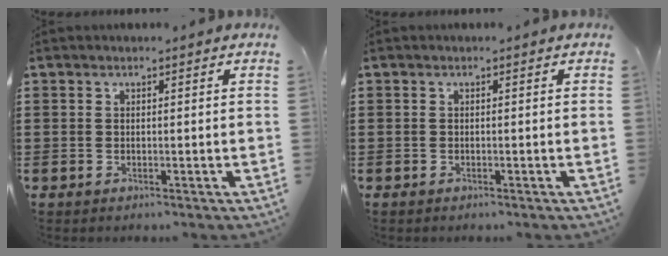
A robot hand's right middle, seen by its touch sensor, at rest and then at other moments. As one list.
[{"total": 0.0}]